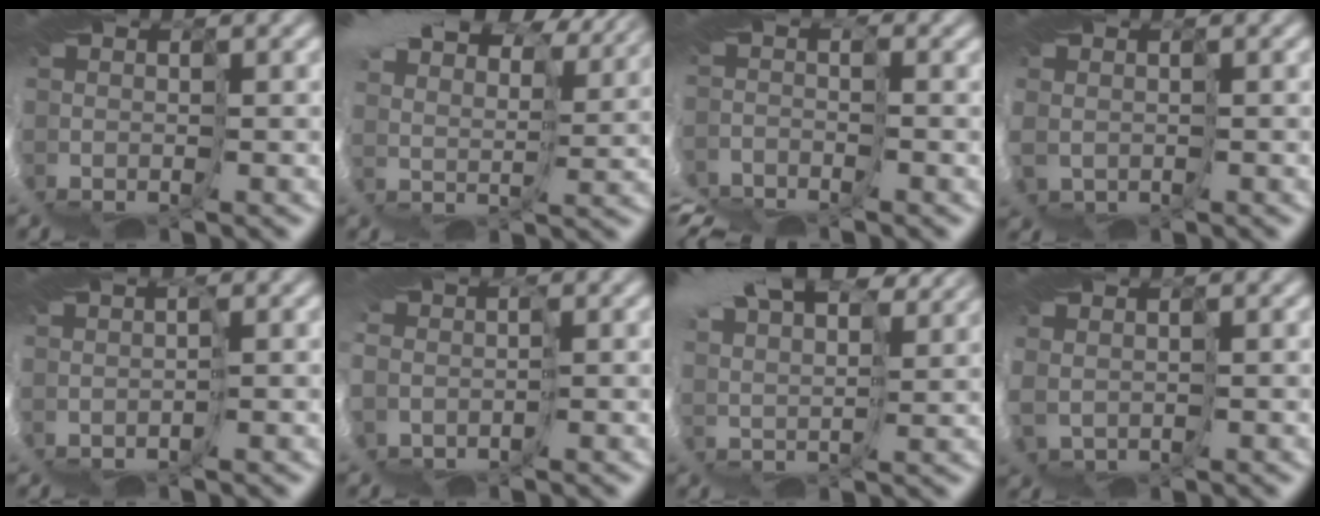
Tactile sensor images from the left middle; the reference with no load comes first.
{"total": 11.7, "force": [11.2, 1.7, 3.0], "torque": [-0.079, 0.030, 0.219]}
{"total": 5.9, "force": [-5.2, -2.4, -1.2], "torque": [0.009, -0.030, -0.041]}
{"total": 2.8, "force": [0.3, 2.7, 0.8], "torque": [-0.049, -0.008, 0.001]}
{"total": 2.2, "force": [-0.3, -2.2, -0.3], "torque": [0.016, -0.003, 0.025]}
{"total": 1.2, "force": [-0.9, -0.5, -0.7], "torque": [0.007, -0.010, 0.003]}
{"total": 10.5, "force": [9.9, -0.7, 3.4], "torque": [-0.054, 0.033, 0.182]}
{"total": 2.9, "force": [1.5, 2.2, 1.0], "torque": [-0.051, -0.002, 0.017]}